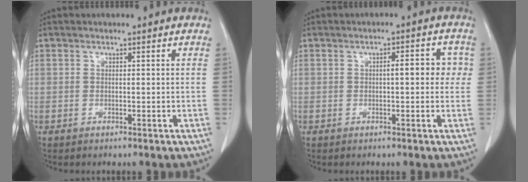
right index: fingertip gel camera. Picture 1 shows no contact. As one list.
[{"total": 4.1, "force": [0.3, 1.5, 3.7], "torque": [-0.045, 0.017, 0.002]}]